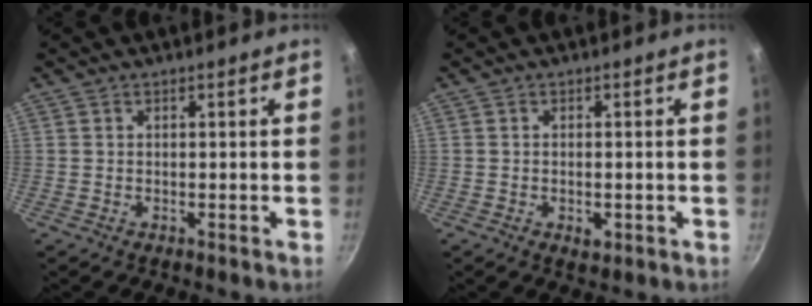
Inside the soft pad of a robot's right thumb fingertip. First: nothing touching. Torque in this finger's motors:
{"motor_torque": [-0.30, 0.15, -0.19, 0.01, 0.09]}